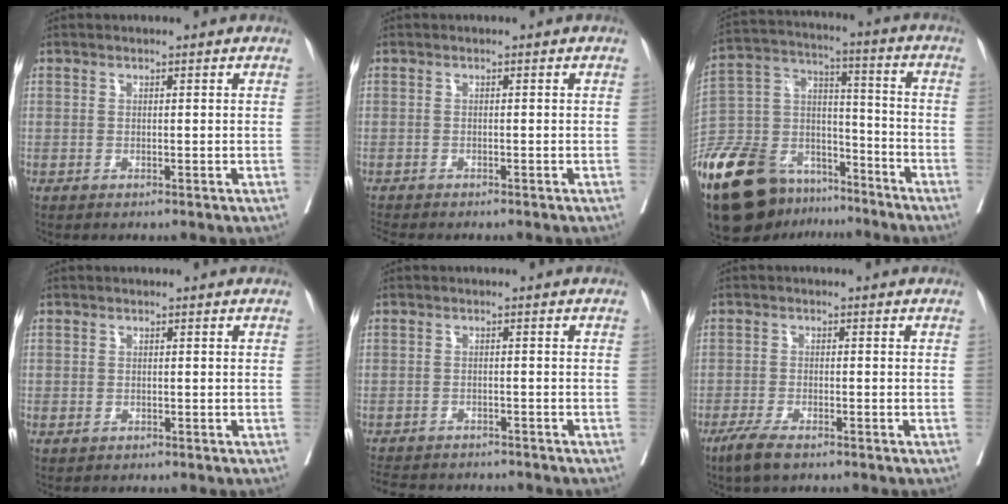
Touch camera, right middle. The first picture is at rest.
{"total": 3.5, "force": [-3.3, 0.1, 1.3], "torque": [-0.016, -0.010, -0.050]}
{"total": 19.9, "force": [-14.5, 9.6, 9.6], "torque": [-0.213, 0.022, -0.259]}
{"total": 0.5, "force": [-0.1, 0.5, 0.1], "torque": [-0.001, 0.004, 0.000]}
{"total": 10.7, "force": [-9.7, 2.8, 3.6], "torque": [-0.069, -0.006, -0.127]}
{"total": 4.2, "force": [-3.0, 0.8, 2.9], "torque": [-0.060, -0.009, -0.051]}